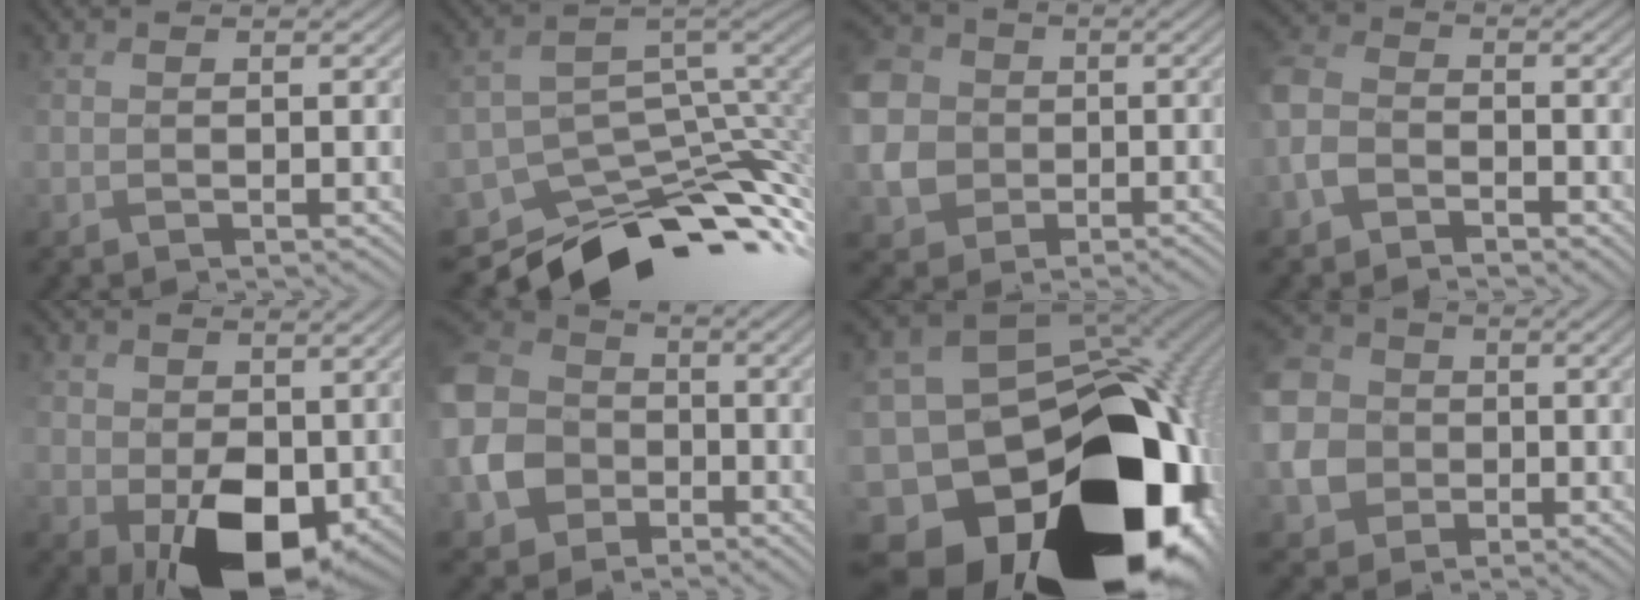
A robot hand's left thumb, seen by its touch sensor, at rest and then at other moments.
{"total": 10.2, "force": [-6.9, 4.7, 5.8], "torque": [-0.107, -0.012, -0.090]}
{"total": 8.2, "force": [-0.3, 7.4, 3.5], "torque": [-0.121, -0.011, -0.012]}
{"total": 3.4, "force": [-1.9, 2.4, 1.6], "torque": [-0.051, 0.009, -0.049]}
{"total": 10.2, "force": [0.4, 7.2, 7.3], "torque": [-0.153, -0.038, 0.025]}
{"total": 9.7, "force": [-2.6, 8.3, 4.3], "torque": [-0.156, -0.019, -0.057]}
{"total": 22.2, "force": [-11.8, 14.0, 12.6], "torque": [-0.203, -0.050, -0.140]}
{"total": 8.5, "force": [-0.8, 7.8, 3.4], "torque": [-0.124, -0.012, -0.026]}